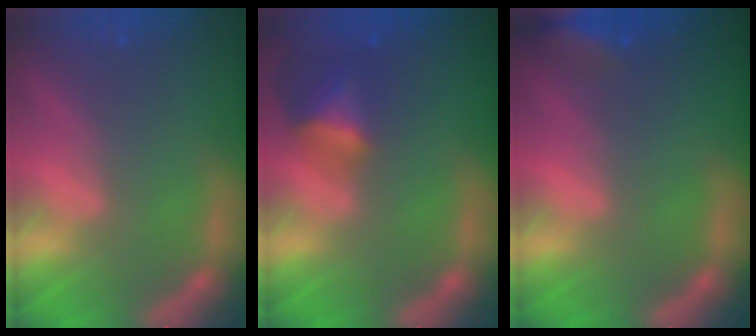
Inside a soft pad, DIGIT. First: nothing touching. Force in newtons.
{"total": 4.0}
{"total": 4.0}